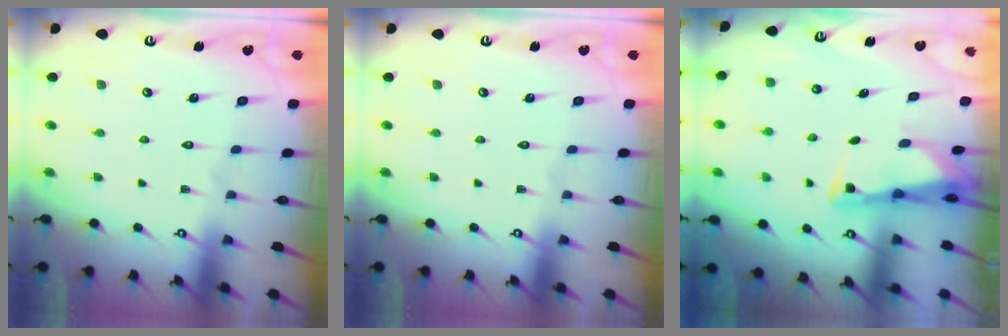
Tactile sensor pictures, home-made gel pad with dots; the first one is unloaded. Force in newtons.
{"total": 0.0}
{"total": 2.5, "press": 2.5, "slide": 0.5}